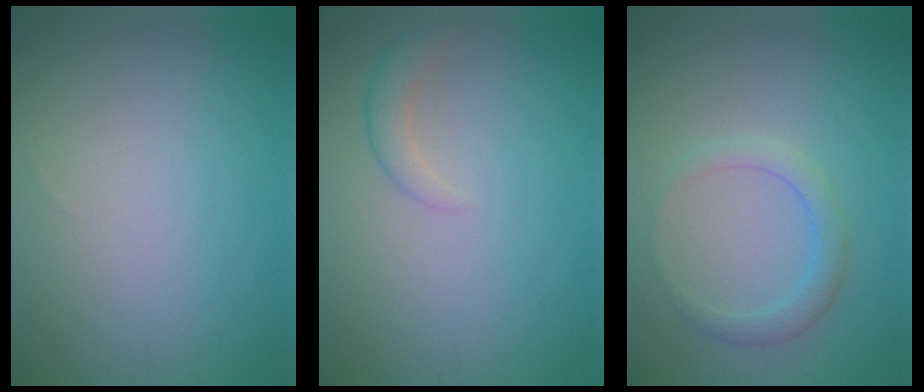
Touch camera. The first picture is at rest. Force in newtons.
{"total": 1.6, "press": 1.6, "slide": 0.0}
{"total": 2.2, "press": 2.2, "slide": 0.1}